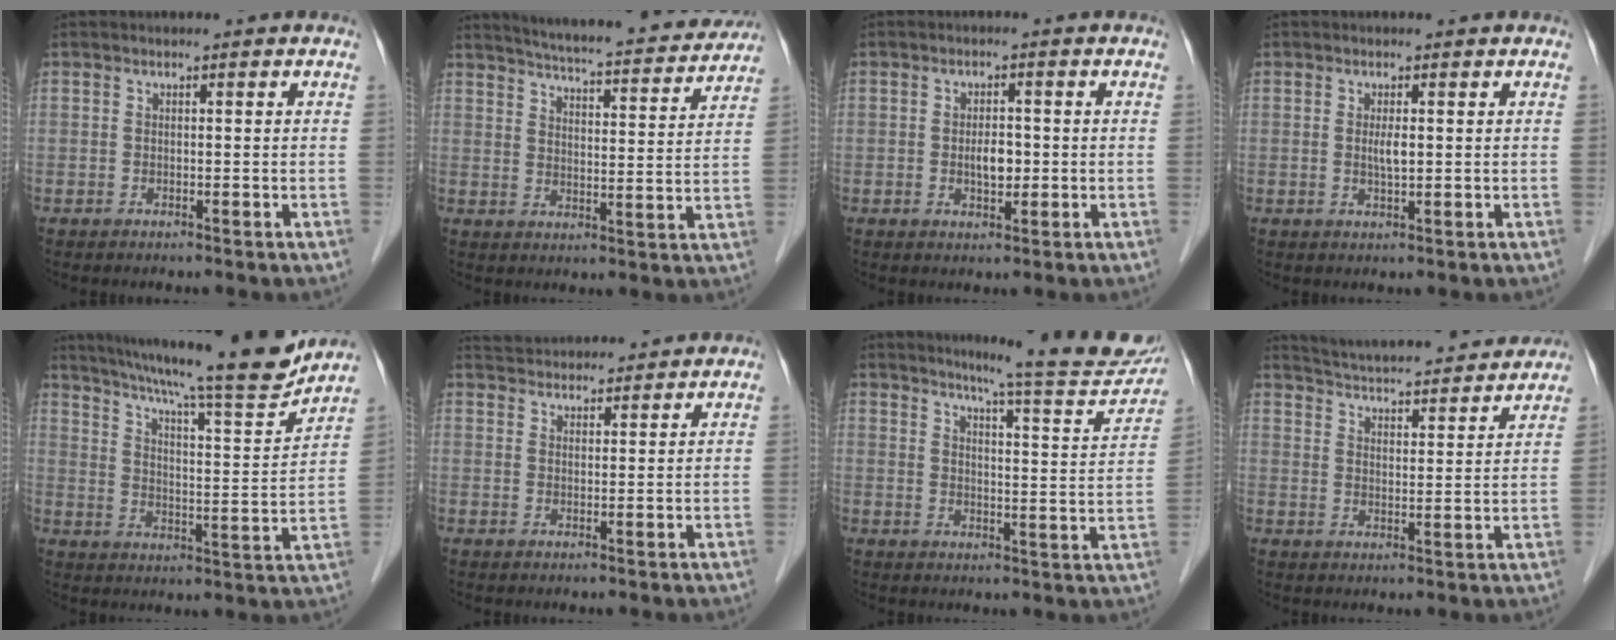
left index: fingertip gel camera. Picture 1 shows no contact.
{"total": 20.4, "force": [18.9, 2.0, 7.4], "torque": [-0.110, -0.020, 0.245]}
{"total": 3.1, "force": [-0.4, 1.7, 2.6], "torque": [-0.044, 0.002, -0.003]}
{"total": 1.8, "force": [0.3, 0.3, 1.8], "torque": [-0.036, -0.002, 0.006]}
{"total": 20.9, "force": [18.2, 0.5, 10.2], "torque": [-0.173, -0.020, 0.260]}
{"total": 9.0, "force": [8.7, 1.1, 1.9], "torque": [-0.038, 0.035, 0.135]}
{"total": 14.7, "force": [13.6, 0.7, 5.5], "torque": [-0.067, -0.043, 0.163]}
{"total": 19.4, "force": [18.2, 2.3, 6.5], "torque": [-0.107, 0.015, 0.253]}